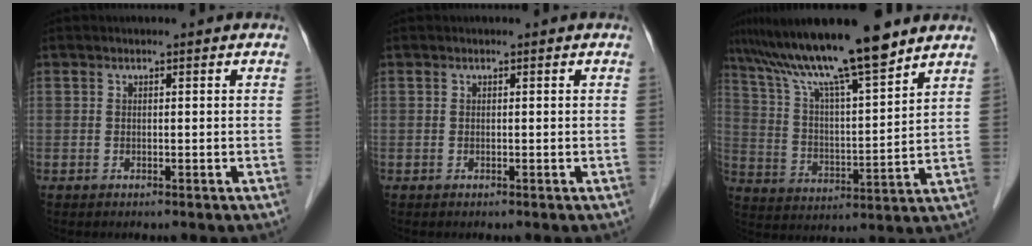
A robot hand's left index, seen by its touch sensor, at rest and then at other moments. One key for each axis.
{"total": 0.0}
{"total": 16.8, "fx": 13.3, "fy": 0.6, "fz": 10.2, "tx": -0.178, "ty": 0.019, "tz": 0.235}